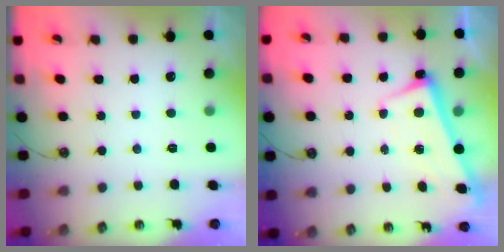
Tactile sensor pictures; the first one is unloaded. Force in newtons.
{"total": 2.8, "press": 2.7, "slide": 0.4}